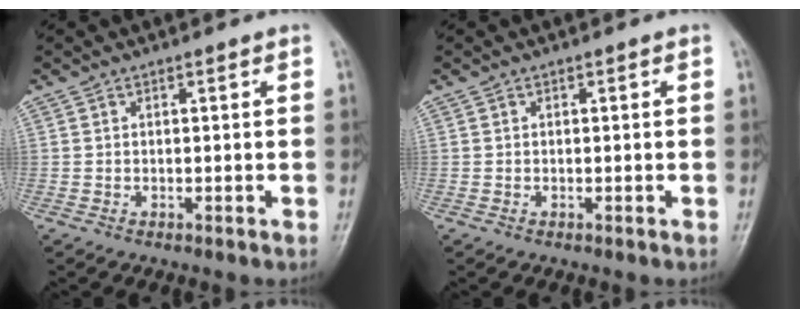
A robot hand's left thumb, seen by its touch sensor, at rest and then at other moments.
{"total": 0.0}